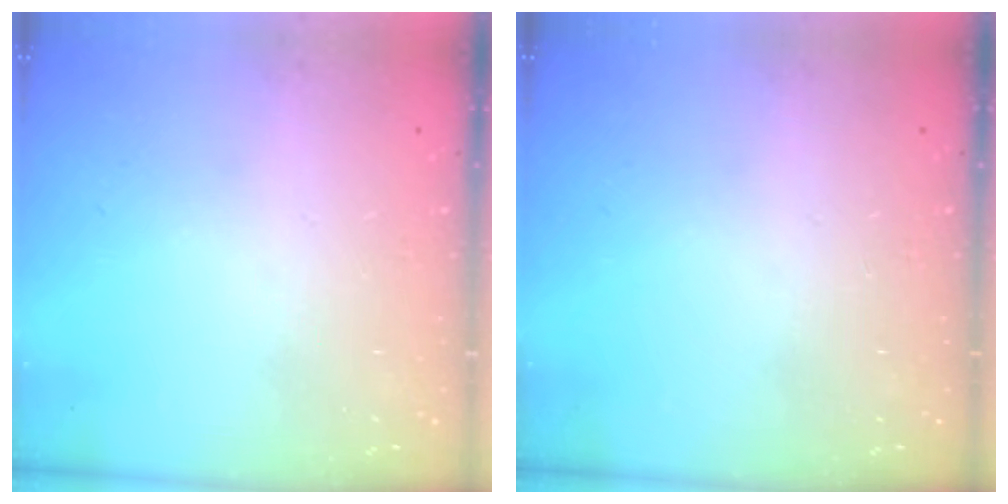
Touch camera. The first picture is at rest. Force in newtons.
{"total": 0.0}